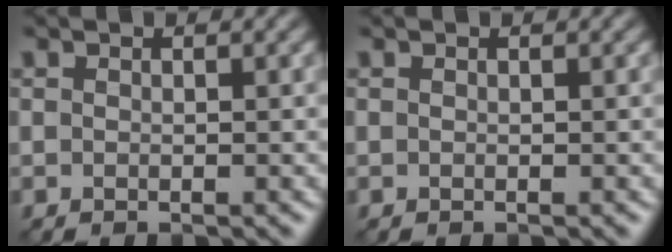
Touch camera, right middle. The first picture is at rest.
{"total": 0.0}